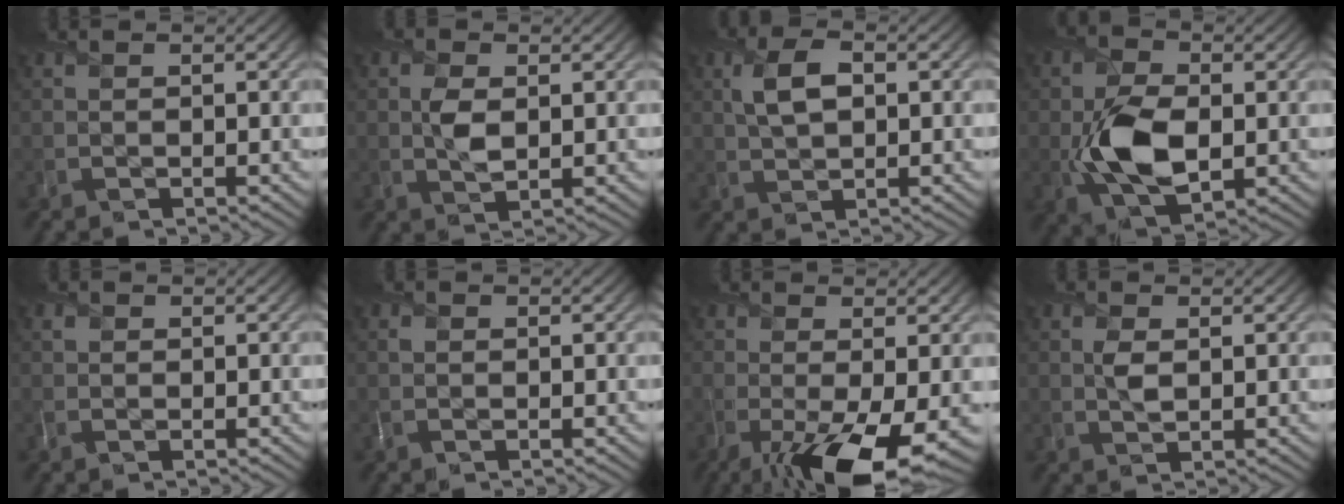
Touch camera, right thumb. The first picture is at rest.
{"total": 2.8, "force": [0.4, 1.8, 2.2], "torque": [-0.051, -0.006, 0.009]}
{"total": 4.5, "force": [1.1, 2.4, 3.6], "torque": [-0.081, 0.004, 0.017]}
{"total": 8.2, "force": [-0.8, 5.1, 6.3], "torque": [-0.142, -0.012, -0.015]}
{"total": 0.6, "force": [0.4, 0.4, -0.2], "torque": [0.007, 0.002, 0.006]}
{"total": 0.9, "force": [-0.1, 0.8, 0.3], "torque": [-0.007, -0.003, -0.005]}
{"total": 9.9, "force": [-4.0, 3.1, 8.5], "torque": [-0.153, -0.024, -0.059]}
{"total": 1.8, "force": [0.4, 1.0, 1.4], "torque": [-0.032, -0.004, 0.009]}